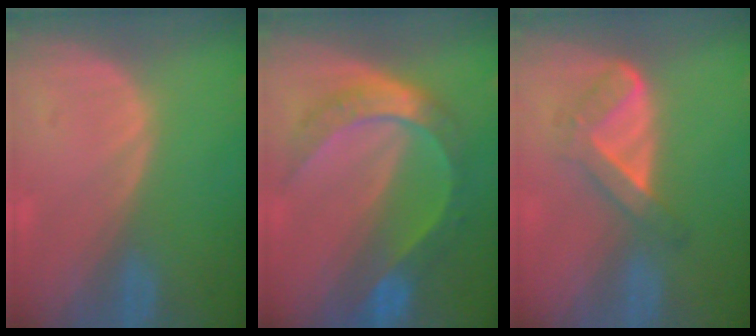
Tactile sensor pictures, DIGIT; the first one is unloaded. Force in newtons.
{"total": 8.3, "press": 8.2, "slide": 0.8}
{"total": 5.6, "press": 4.7, "slide": 3.0}